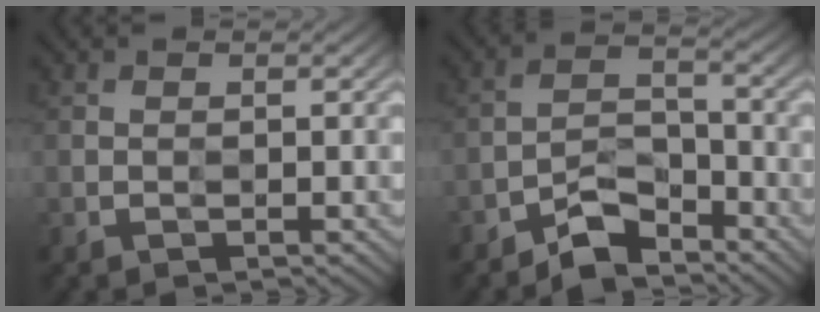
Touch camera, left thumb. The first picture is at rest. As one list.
[{"total": 4.3, "force": [-3.8, 1.4, 1.3], "torque": [-0.014, 0.012, -0.079]}]